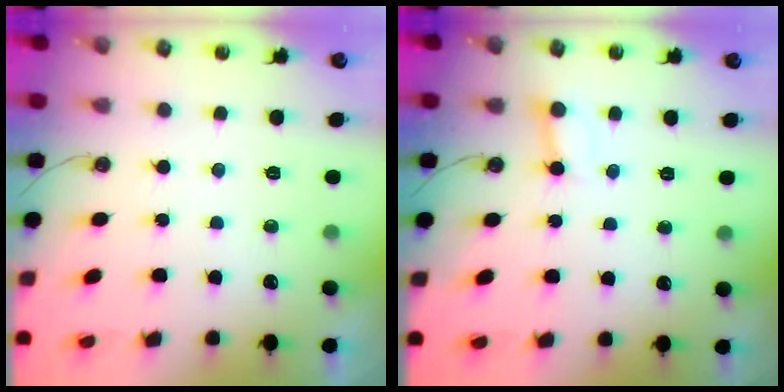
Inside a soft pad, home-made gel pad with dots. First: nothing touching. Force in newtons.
{"total": 2.6, "press": 2.6, "slide": 0.2}